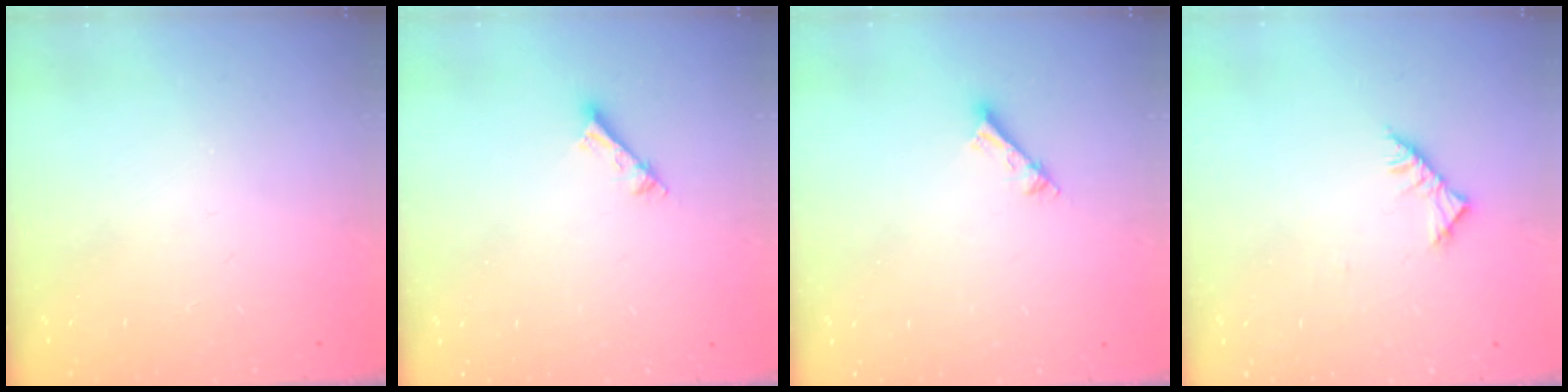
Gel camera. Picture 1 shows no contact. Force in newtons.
{"total": 3.6, "press": 3.6, "slide": 0.2}
{"total": 3.6, "press": 3.6, "slide": 0.2}
{"total": 4.5, "press": 4.5, "slide": 0.9}